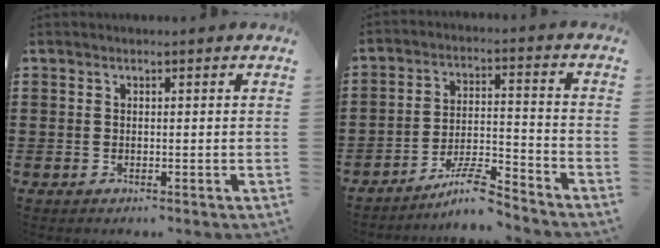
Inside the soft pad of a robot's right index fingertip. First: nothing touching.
{"total": 7.7, "force": [-6.8, 0.8, 3.5], "torque": [-0.057, 0.011, -0.126]}